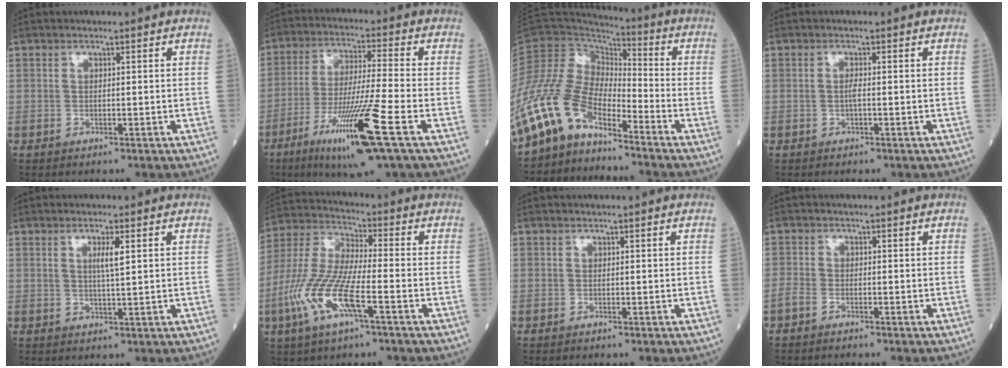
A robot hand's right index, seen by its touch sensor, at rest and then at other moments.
{"total": 14.6, "force": [-6.7, -0.7, 12.9], "torque": [-0.254, -0.032, -0.120]}
{"total": 11.1, "force": [-8.6, 4.4, 5.6], "torque": [-0.137, 0.029, -0.178]}
{"total": 0.9, "force": [-0.2, 0.0, 0.9], "torque": [-0.019, 0.000, -0.005]}
{"total": 4.1, "force": [1.2, 0.7, 3.9], "torque": [-0.067, 0.002, 0.019]}
{"total": 12.8, "force": [-4.7, 2.3, 11.7], "torque": [-0.260, -0.007, -0.094]}
{"total": 0.0}
{"total": 2.0, "force": [-1.6, 0.5, 1.1], "torque": [-0.027, -0.001, -0.033]}